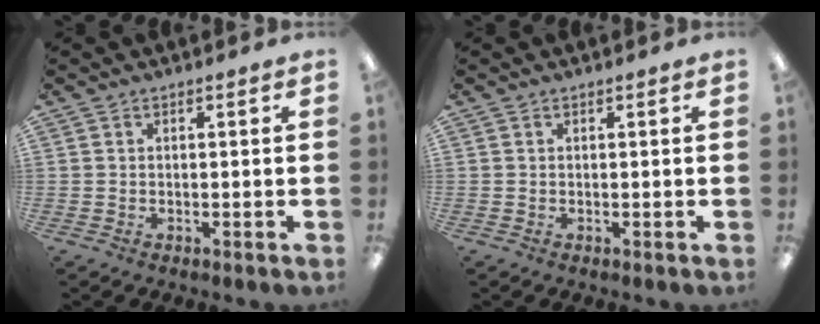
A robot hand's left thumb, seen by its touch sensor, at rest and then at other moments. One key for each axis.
{"total": 0.0}